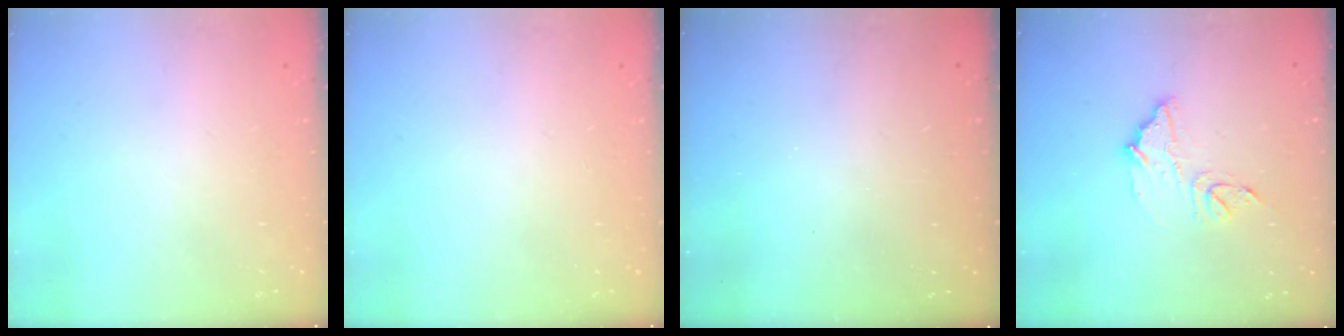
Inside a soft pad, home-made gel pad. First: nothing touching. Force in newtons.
{"total": 0.0}
{"total": 3.2, "press": 3.2, "slide": 0.1}
{"total": 11.0, "press": 11.0, "slide": 0.9}